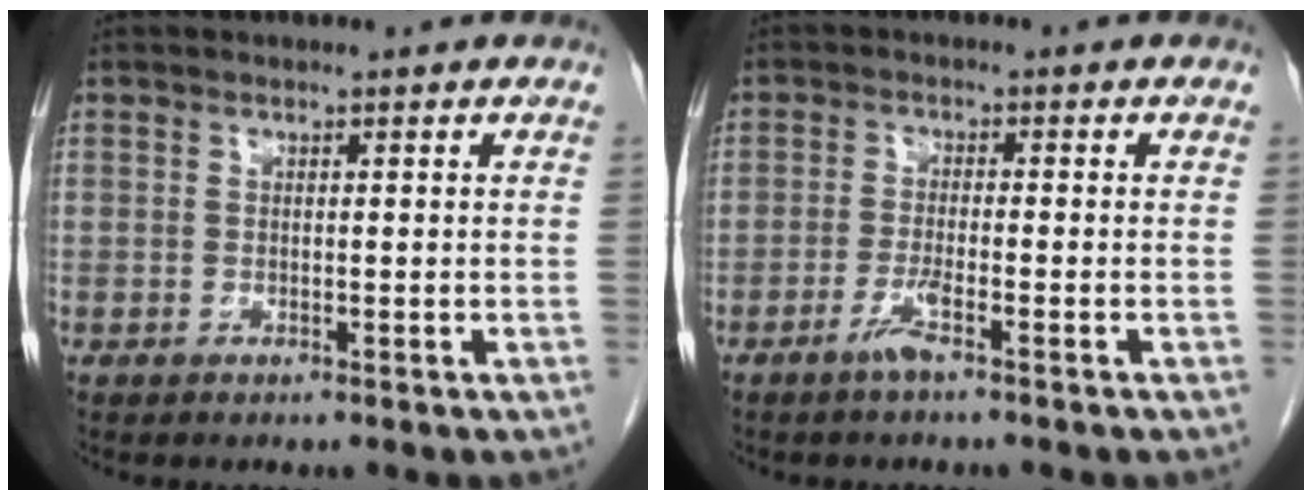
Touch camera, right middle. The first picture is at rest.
{"total": 2.8, "force": [-1.9, -0.2, 2.1], "torque": [-0.046, -0.004, -0.039]}